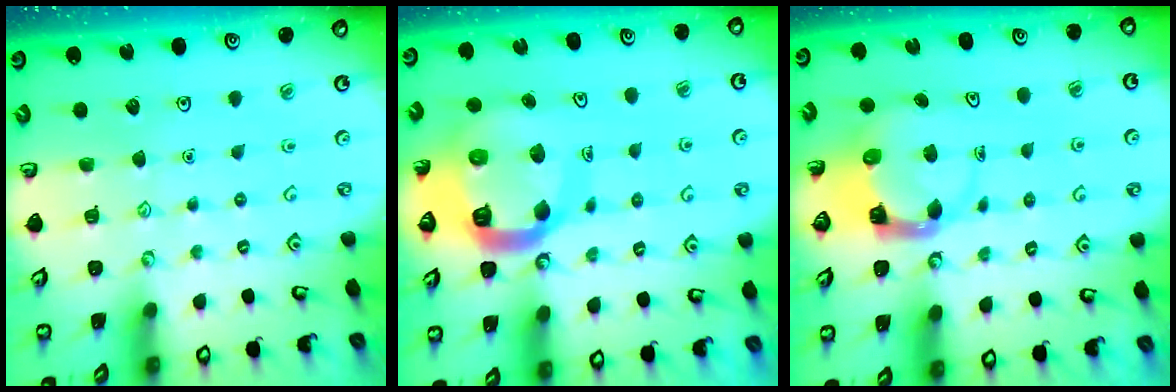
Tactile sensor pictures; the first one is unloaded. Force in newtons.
{"total": 14.6, "press": 14.4, "slide": 1.8}
{"total": 3.7, "press": 3.7, "slide": 0.6}